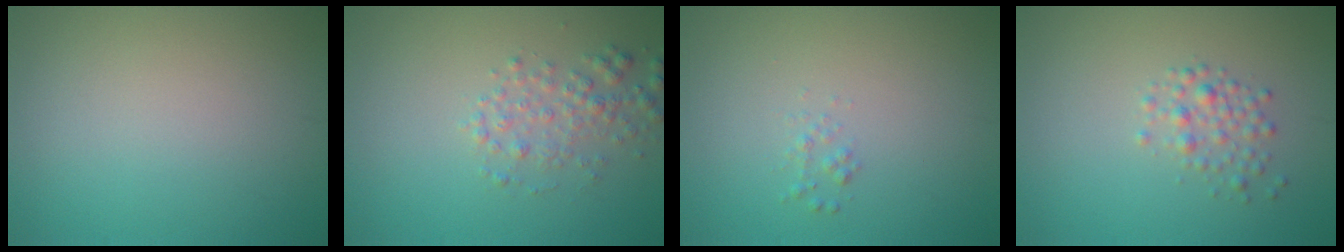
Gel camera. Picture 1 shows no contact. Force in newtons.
{"total": 2.2, "press": 2.2, "slide": 0.0}
{"total": 0.7, "press": 0.7, "slide": 0.0}
{"total": 1.8, "press": 1.8, "slide": 0.0}